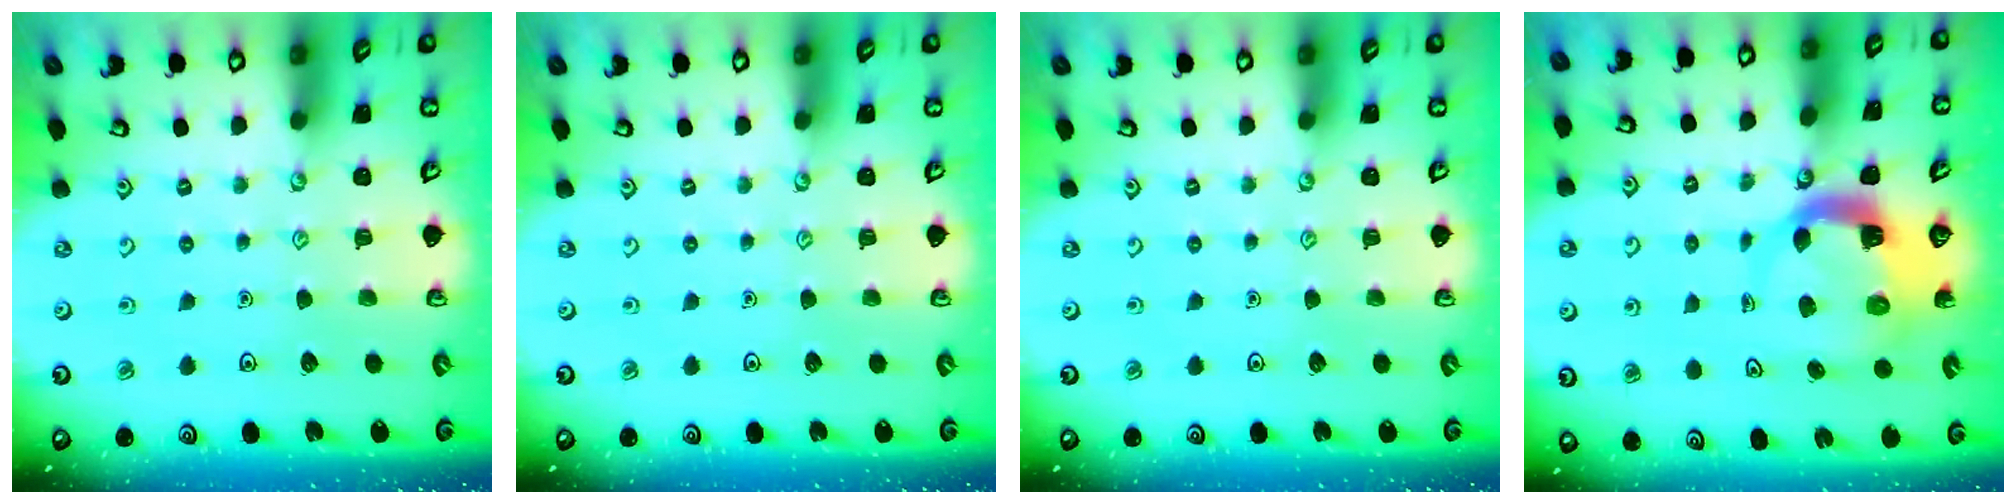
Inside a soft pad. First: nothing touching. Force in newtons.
{"total": 0.0}
{"total": 0.0}
{"total": 5.4, "press": 5.3, "slide": 0.8}